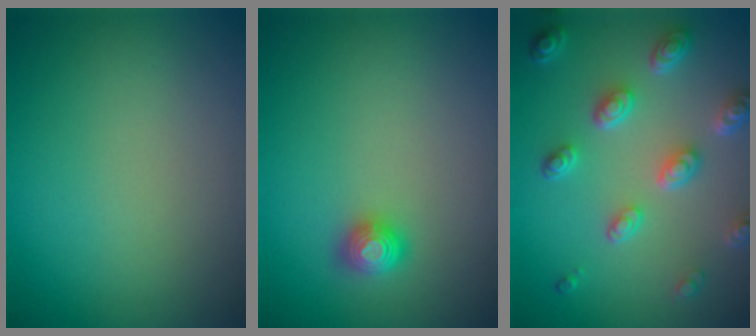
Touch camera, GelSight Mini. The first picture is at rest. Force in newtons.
{"total": 1.4, "press": 1.4, "slide": 0.4}
{"total": 5.2, "press": 3.9, "slide": 3.5}